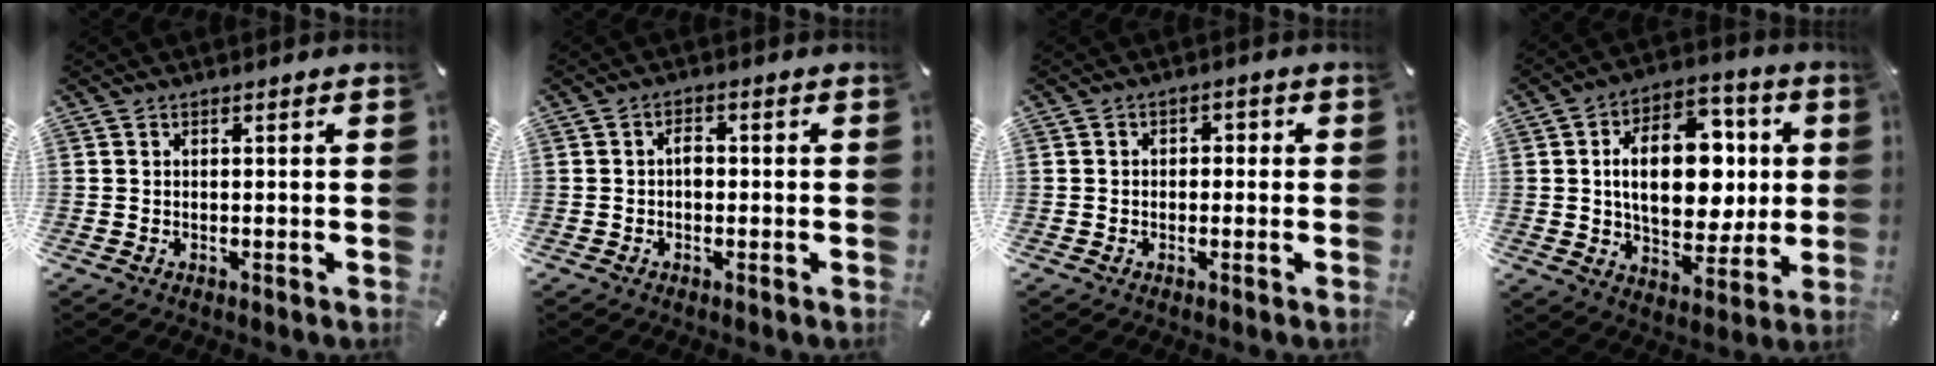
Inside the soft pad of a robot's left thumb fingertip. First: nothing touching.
{"total": 2.4, "force": [-0.3, 1.5, 1.8], "torque": [-0.027, 0.001, -0.009]}
{"total": 2.3, "force": [-1.1, 1.7, 0.9], "torque": [-0.019, 0.012, -0.026]}
{"total": 19.0, "force": [2.1, 12.3, 14.3], "torque": [-0.230, -0.001, 0.036]}